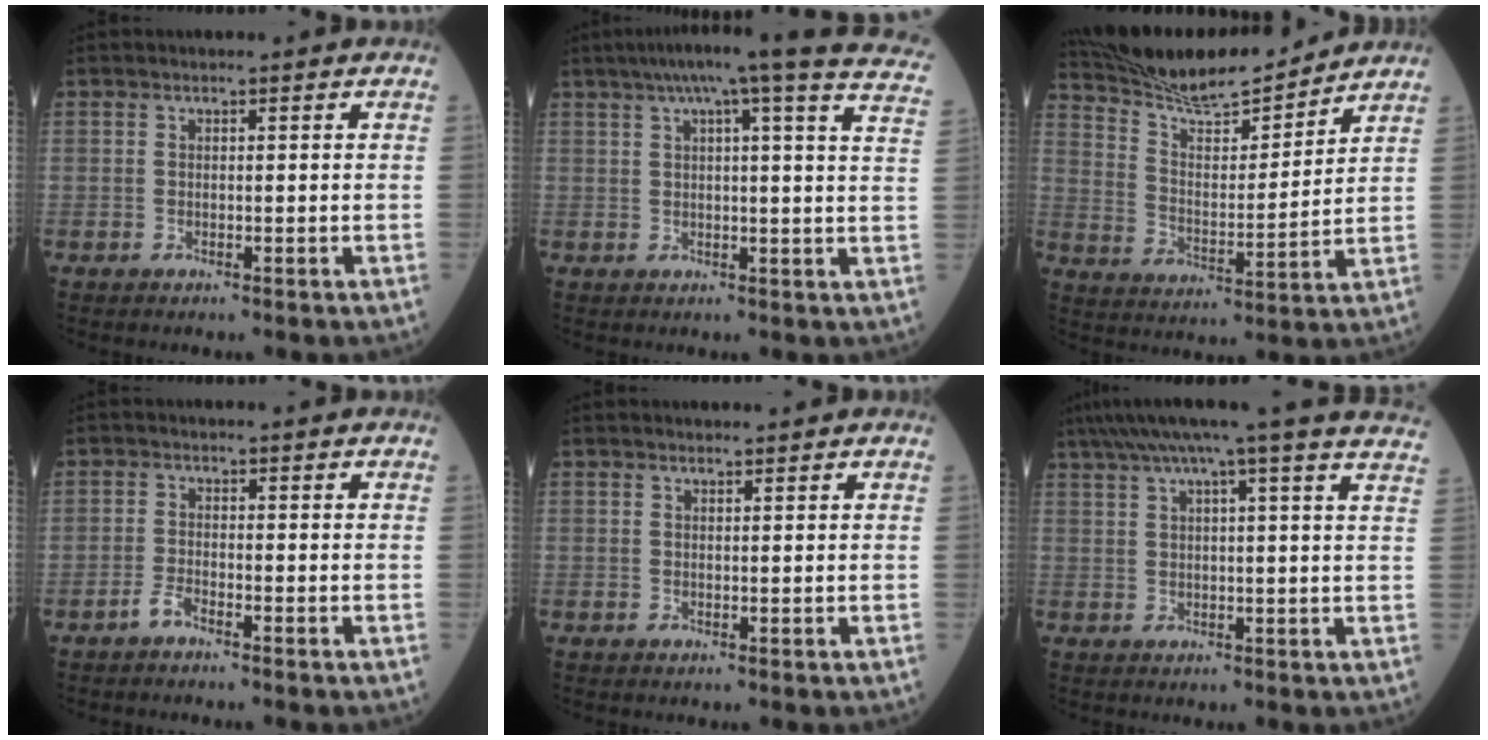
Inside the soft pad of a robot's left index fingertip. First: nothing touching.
{"total": 22.0, "force": [18.1, 0.0, 12.5], "torque": [-0.188, -0.009, 0.209]}
{"total": 14.9, "force": [14.2, 1.1, 4.5], "torque": [-0.090, 0.003, 0.244]}
{"total": 1.4, "force": [-1.3, 0.1, 0.7], "torque": [-0.022, -0.001, -0.028]}
{"total": 1.7, "force": [1.6, 0.2, 0.4], "torque": [-0.009, 0.012, 0.027]}
{"total": 20.9, "force": [17.7, -1.5, 11.0], "torque": [-0.184, -0.004, 0.220]}